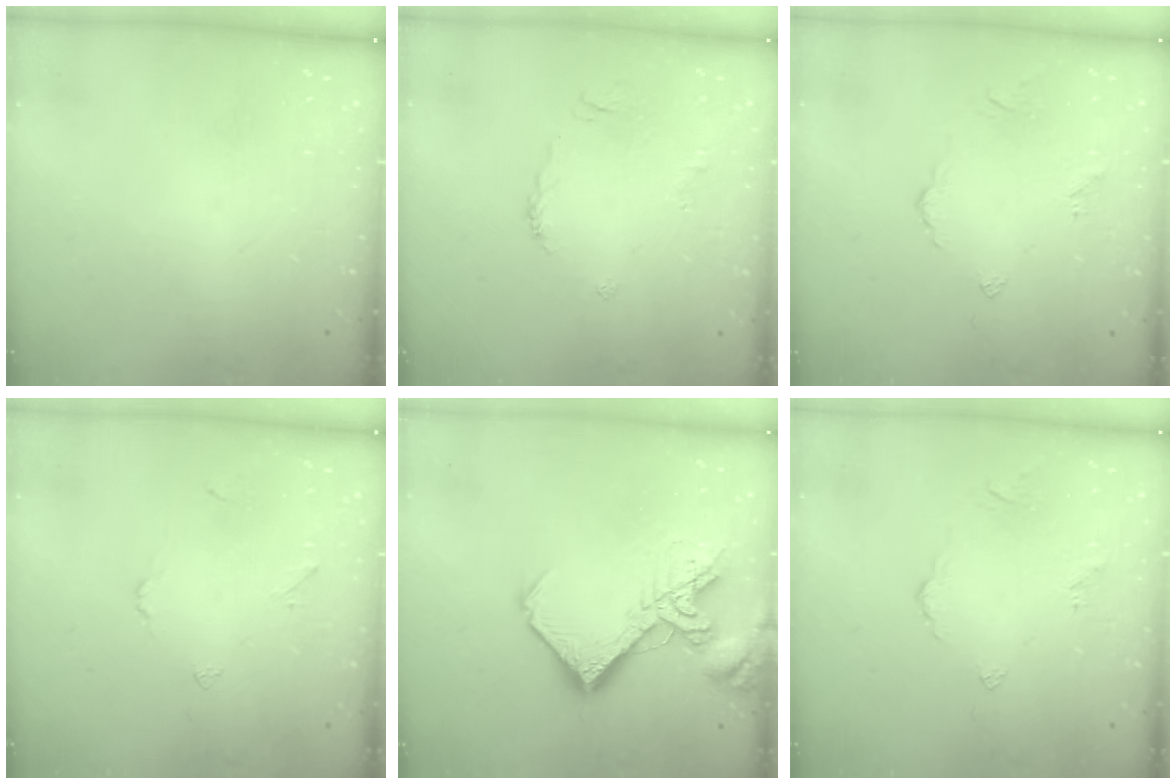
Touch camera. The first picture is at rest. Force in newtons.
{"total": 4.0, "press": 4.0, "slide": 0.8}
{"total": 2.6, "press": 2.6, "slide": 0.5}
{"total": 2.2, "press": 2.2, "slide": 0.5}
{"total": 16.5, "press": 16.4, "slide": 2.1}
{"total": 2.6, "press": 2.6, "slide": 0.5}